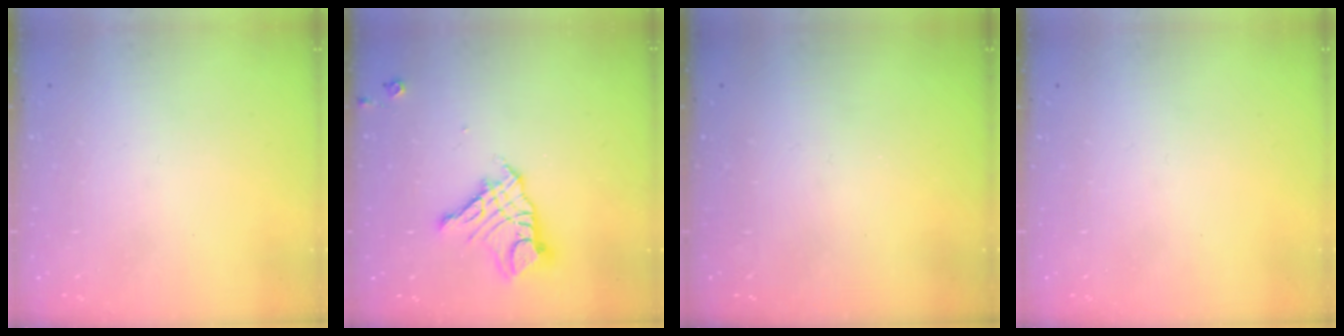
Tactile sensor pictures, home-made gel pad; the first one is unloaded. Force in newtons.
{"total": 11.7, "press": 11.6, "slide": 1.2}
{"total": 0.0}
{"total": 0.0}